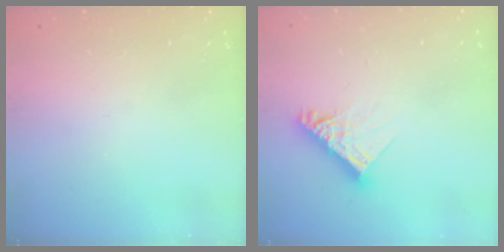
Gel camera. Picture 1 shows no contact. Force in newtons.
{"total": 11.5, "press": 11.4, "slide": 1.1}